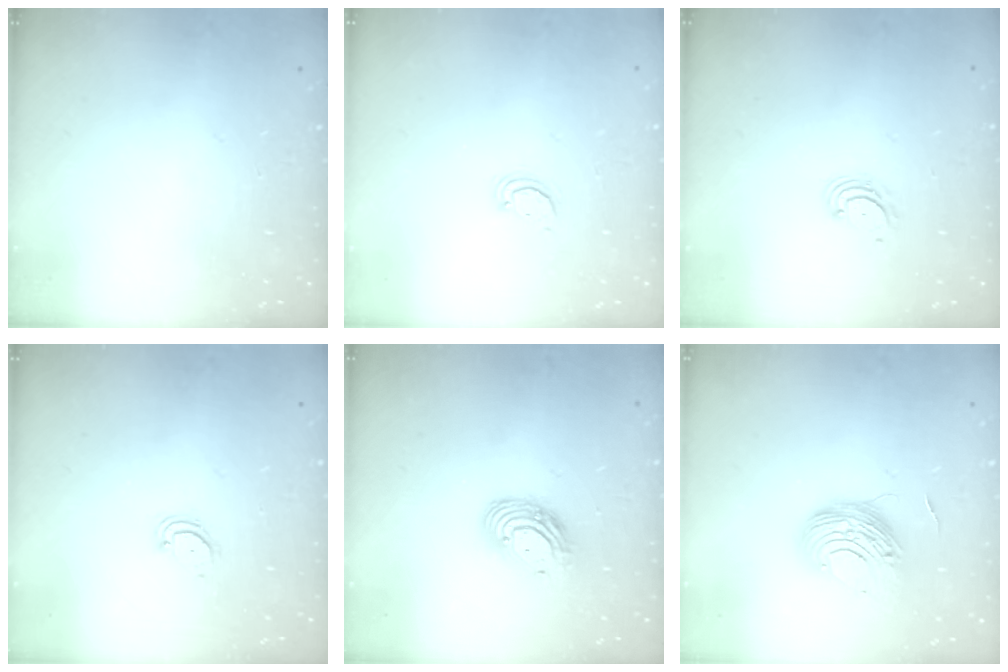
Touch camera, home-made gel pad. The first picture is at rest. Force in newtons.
{"total": 2.5, "press": 2.5, "slide": 0.3}
{"total": 3.8, "press": 3.8, "slide": 0.5}
{"total": 3.3, "press": 3.3, "slide": 0.3}
{"total": 11.1, "press": 11.0, "slide": 1.1}
{"total": 9.9, "press": 9.9, "slide": 0.9}